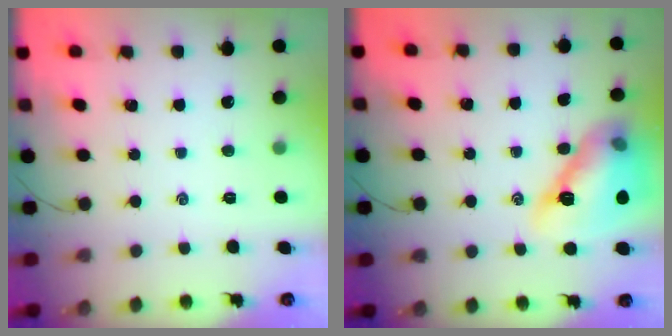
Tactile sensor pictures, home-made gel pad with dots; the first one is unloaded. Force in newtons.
{"total": 14.3, "press": 14.0, "slide": 2.8}